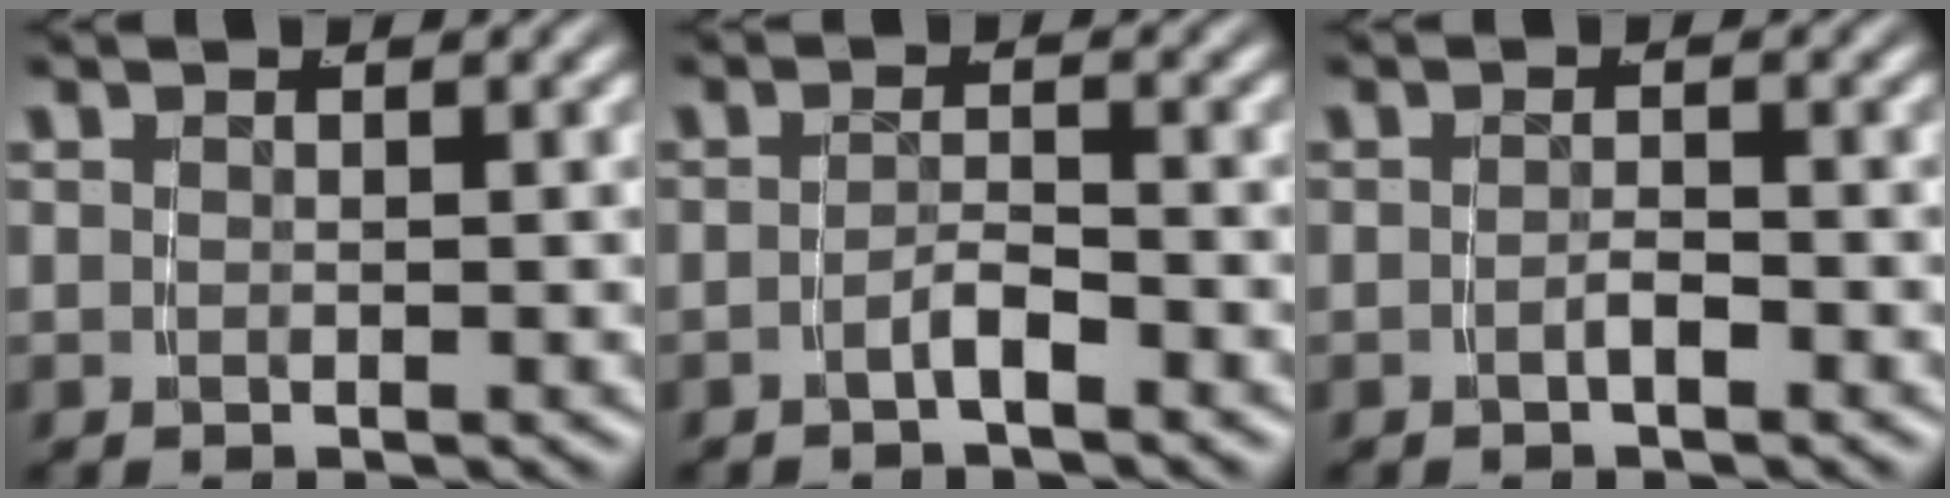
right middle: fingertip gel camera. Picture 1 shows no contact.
{"total": 1.8, "force": [-1.6, 0.0, 0.8], "torque": [-0.010, 0.001, -0.031]}
{"total": 1.1, "force": [-0.9, 0.2, 0.7], "torque": [-0.011, 0.003, -0.020]}